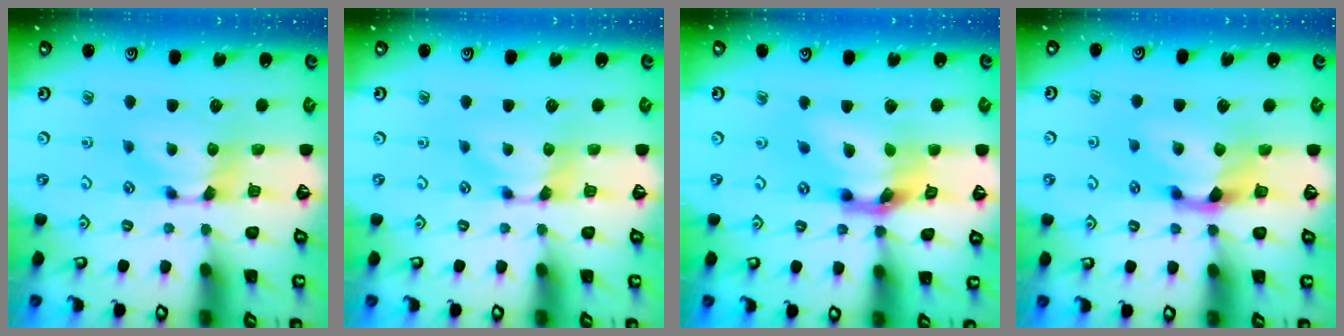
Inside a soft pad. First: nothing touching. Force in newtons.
{"total": 0.0}
{"total": 9.2, "press": 8.8, "slide": 2.6}
{"total": 2.4, "press": 1.6, "slide": 1.7}